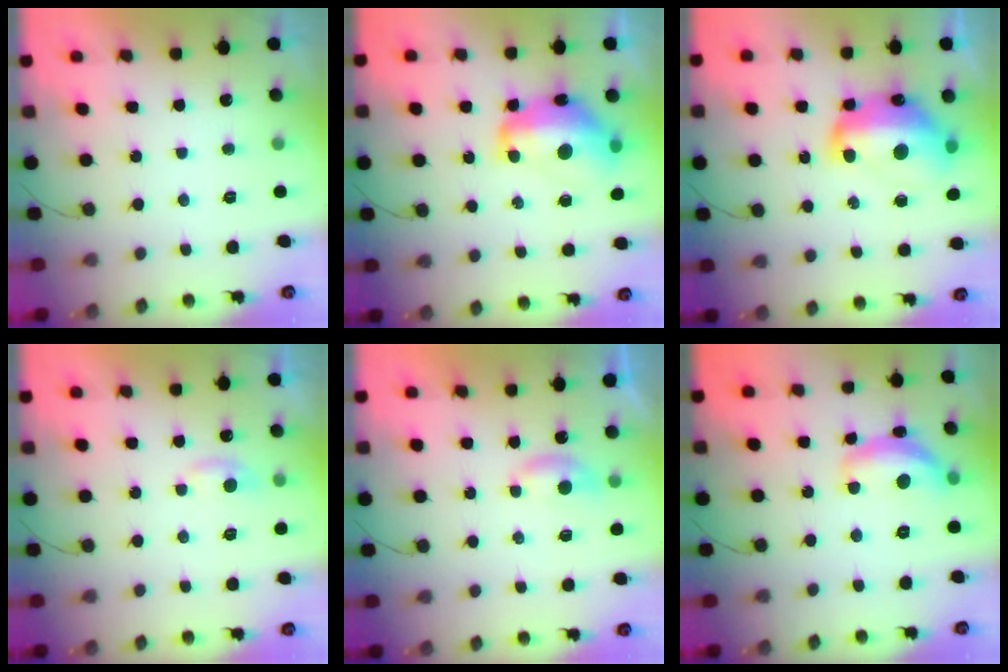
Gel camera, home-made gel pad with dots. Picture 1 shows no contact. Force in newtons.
{"total": 15.2, "press": 15.2, "slide": 1.4}
{"total": 16.8, "press": 16.8, "slide": 1.2}
{"total": 4.6, "press": 4.5, "slide": 0.6}
{"total": 4.2, "press": 4.1, "slide": 0.6}
{"total": 12.3, "press": 12.3, "slide": 0.9}